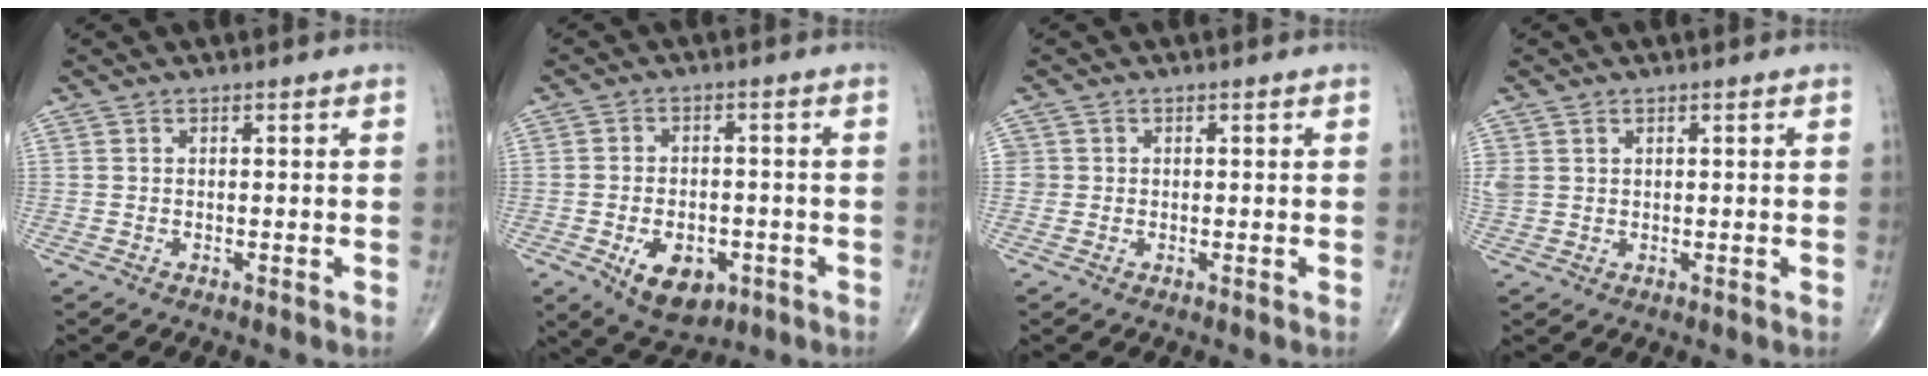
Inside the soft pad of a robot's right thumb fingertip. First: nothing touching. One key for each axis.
{"total": 9.7, "fx": -3.7, "fy": 6.1, "fz": 6.7, "tx": -0.084, "ty": 0.010, "tz": -0.046}
{"total": 1.5, "fx": 0.0, "fy": 1.5, "fz": 0.1, "tx": 0.011, "ty": 0.005, "tz": -0.002}
{"total": 3.1, "fx": 1.1, "fy": 2.6, "fz": 1.3, "tx": -0.034, "ty": 0.005, "tz": 0.030}